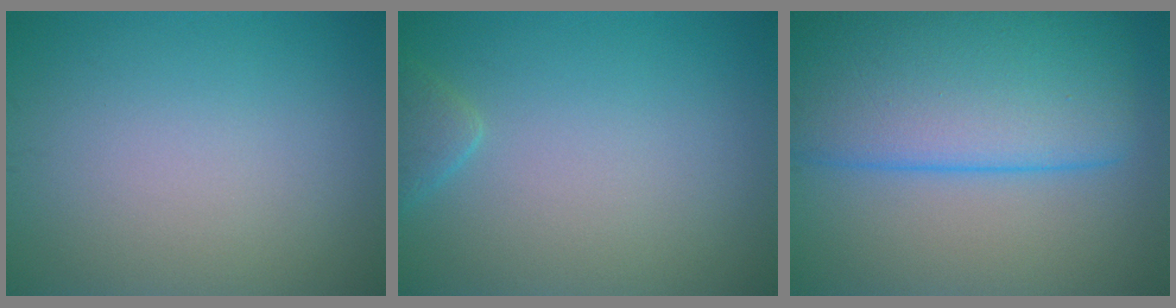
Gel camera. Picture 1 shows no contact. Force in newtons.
{"total": 1.6, "press": 1.6, "slide": 0.1}
{"total": 12.0, "press": 12.0, "slide": 0.5}